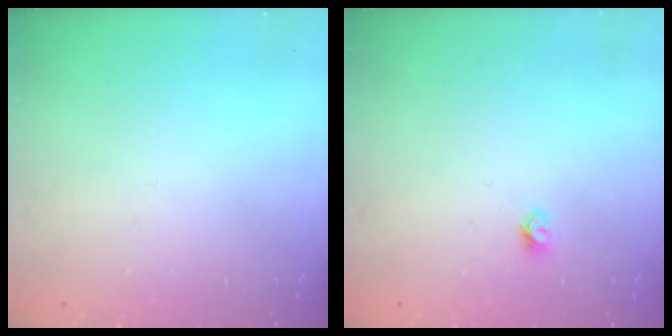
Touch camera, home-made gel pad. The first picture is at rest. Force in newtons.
{"total": 3.4, "press": 3.4, "slide": 0.4}